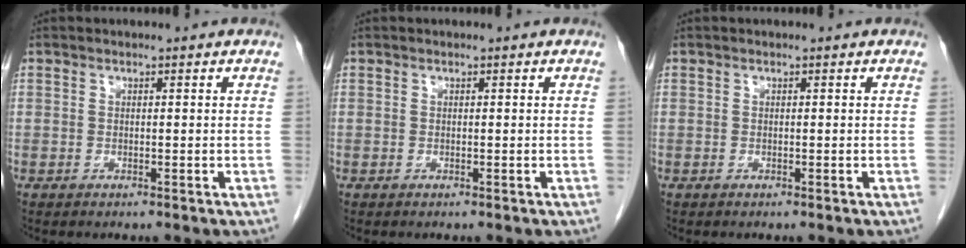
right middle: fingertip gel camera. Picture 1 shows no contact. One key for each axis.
{"total": 0.0}
{"total": 0.0}